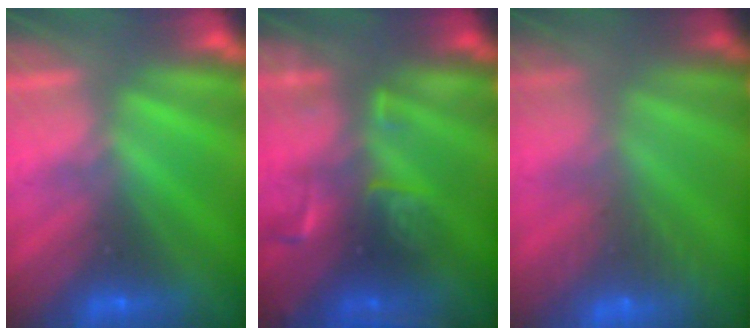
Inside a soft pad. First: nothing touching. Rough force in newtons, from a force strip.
{"total": 2.7}
{"total": 6.4}